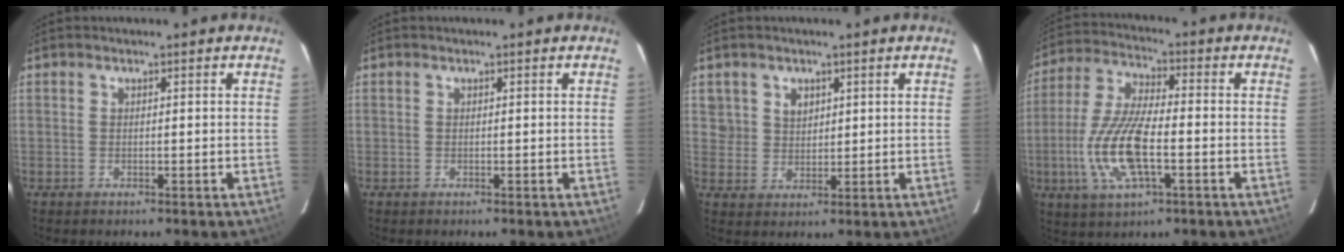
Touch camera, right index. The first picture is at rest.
{"total": 0.0}
{"total": 4.1, "force": [2.0, 3.5, 0.5], "torque": [0.009, 0.018, 0.041]}
{"total": 13.9, "force": [-3.6, 4.6, 12.6], "torque": [-0.267, -0.003, -0.069]}